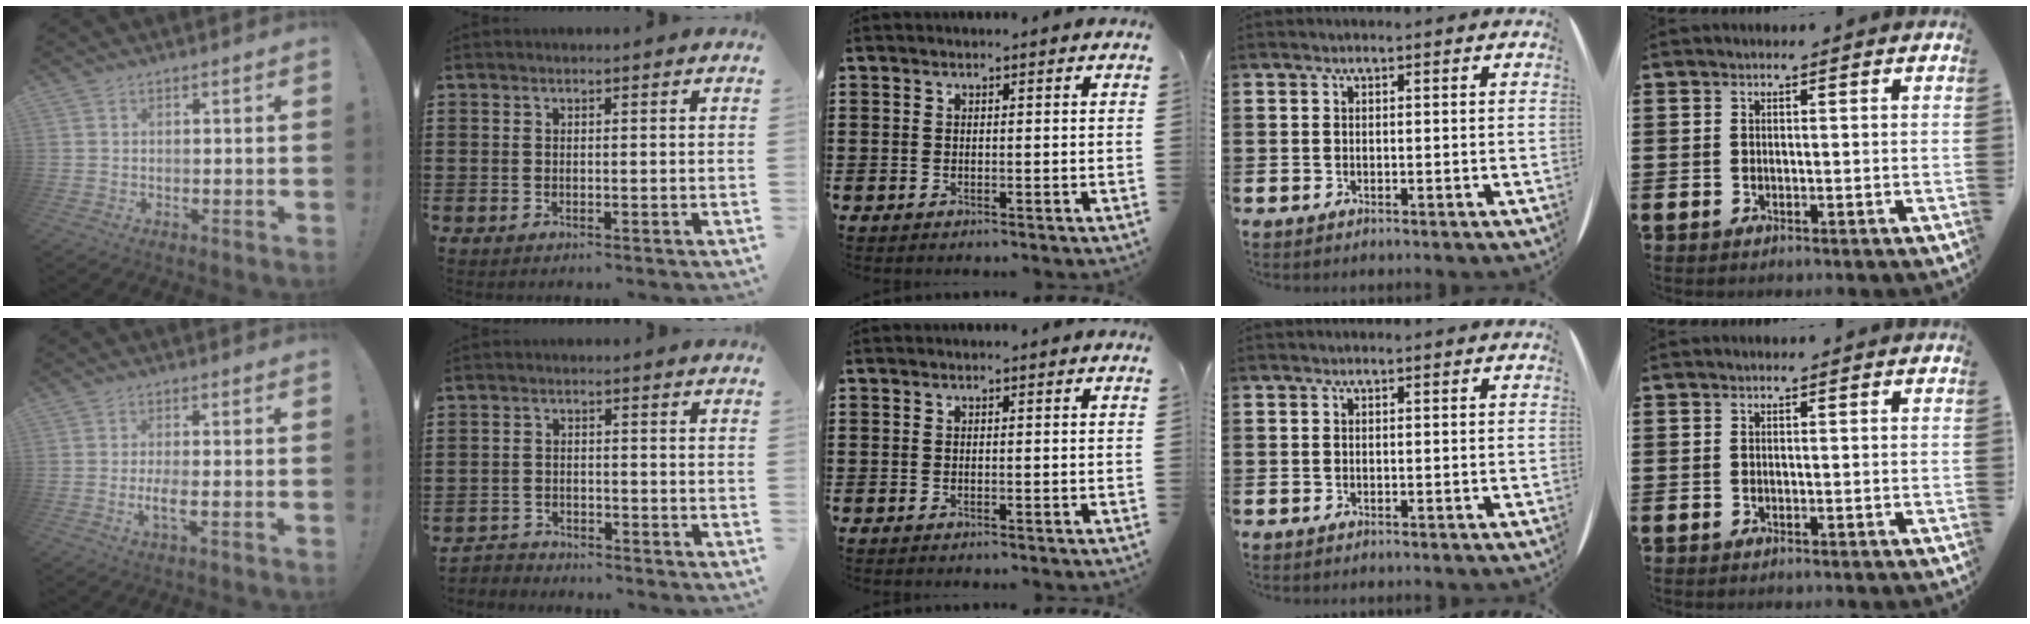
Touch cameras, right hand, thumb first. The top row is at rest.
{"thumb": {"total": 4.2, "force": [-1.0, 0.5, 4.1], "torque": [-0.081, -0.010, -0.018]}, "index": {"total": 2.5, "force": [-2.4, 0.3, -0.4], "torque": [0.000, 0.000, -0.055]}}